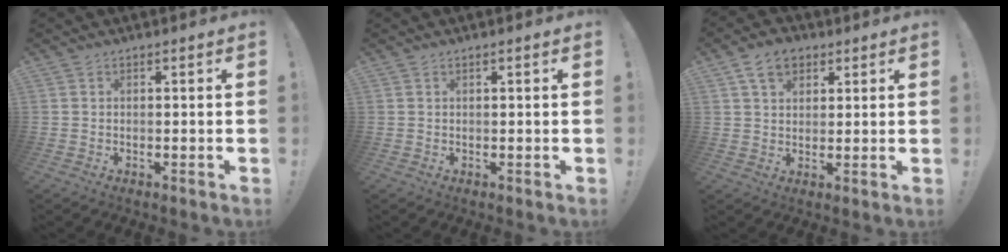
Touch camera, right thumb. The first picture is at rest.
{"total": 0.8, "force": [0.4, -0.1, 0.7], "torque": [-0.012, -0.001, 0.006]}
{"total": 7.7, "force": [4.2, 5.2, 3.9], "torque": [-0.061, -0.008, 0.079]}